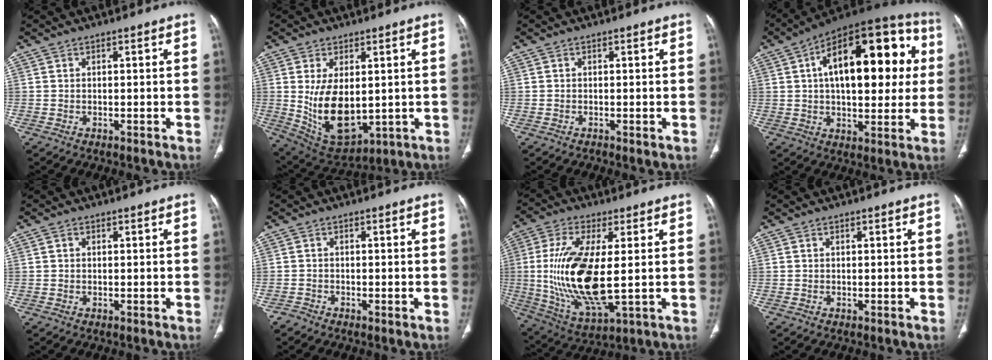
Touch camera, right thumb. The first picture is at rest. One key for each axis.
{"total": 13.5, "fx": 0.3, "fy": 7.6, "fz": 11.2, "tx": -0.184, "ty": -0.015, "tz": 0.036}
{"total": 0.7, "fx": -0.3, "fy": 0.2, "fz": 0.5, "tx": -0.006, "ty": -0.002, "tz": -0.005}
{"total": 27.1, "fx": 5.6, "fy": 13.2, "fz": 23.0, "tx": -0.308, "ty": 0.031, "tz": 0.078}
{"total": 0.7, "fx": 0.2, "fy": 0.6, "fz": 0.3, "tx": -0.002, "ty": 0.002, "tz": 0.003}
{"total": 1.0, "fx": -0.9, "fy": 0.4, "fz": 0.5, "tx": -0.006, "ty": -0.002, "tz": -0.019}
{"total": 18.5, "fx": 0.2, "fy": 6.7, "fz": 17.2, "tx": -0.361, "ty": -0.019, "tz": 0.014}
{"total": 0.0}